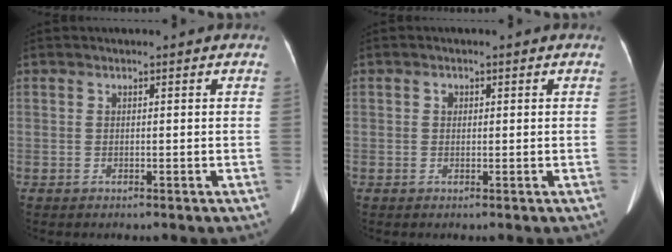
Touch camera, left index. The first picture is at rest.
{"total": 0.9, "force": [0.2, 0.7, 0.4], "torque": [-0.007, 0.006, 0.004]}